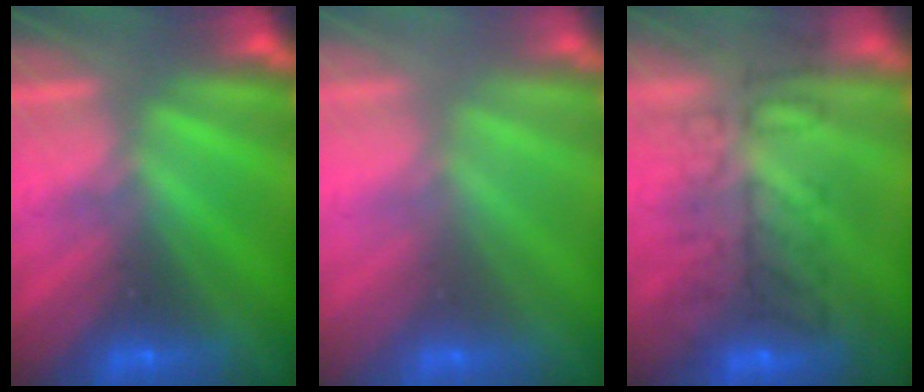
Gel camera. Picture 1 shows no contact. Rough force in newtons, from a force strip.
{"total": 2.4}
{"total": 10.5}